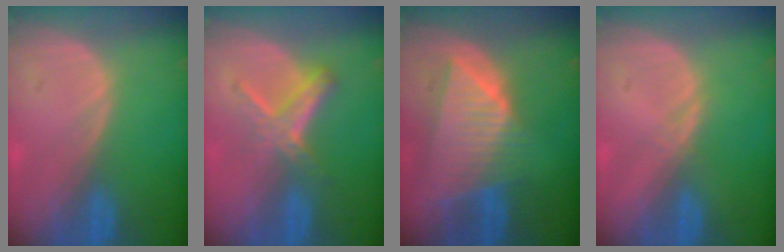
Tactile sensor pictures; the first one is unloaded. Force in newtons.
{"total": 6.1, "press": 5.2, "slide": 3.2}
{"total": 9.2, "press": 8.2, "slide": 4.2}
{"total": 0.6, "press": 0.6, "slide": 0.1}